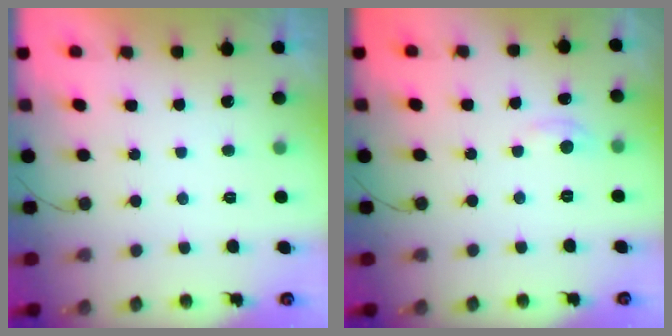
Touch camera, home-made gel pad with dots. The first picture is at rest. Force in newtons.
{"total": 3.1, "press": 3.1, "slide": 0.5}